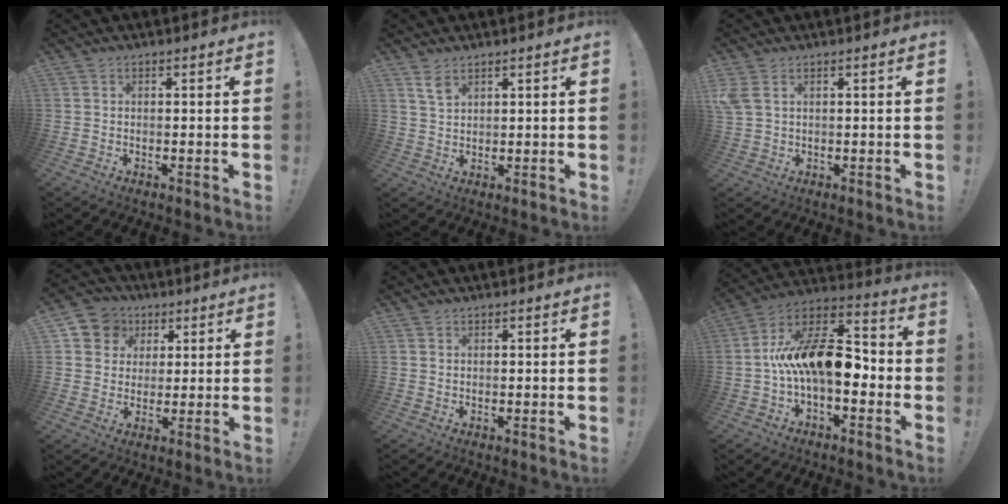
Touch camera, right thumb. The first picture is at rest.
{"total": 4.4, "force": [3.0, 2.3, 2.4], "torque": [-0.029, -0.018, 0.053]}
{"total": 3.8, "force": [1.6, 1.5, 3.1], "torque": [-0.065, -0.002, 0.031]}
{"total": 8.9, "force": [3.0, 8.1, 2.1], "torque": [-0.031, -0.010, 0.063]}
{"total": 1.0, "force": [0.8, 0.6, 0.1], "torque": [0.007, -0.003, 0.014]}
{"total": 18.2, "force": [-1.4, 9.5, 15.4], "torque": [-0.270, 0.010, -0.019]}